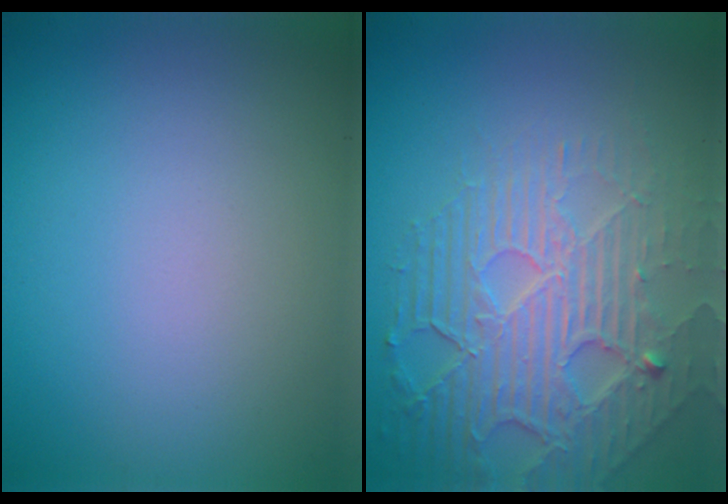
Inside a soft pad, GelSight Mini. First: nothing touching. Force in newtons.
{"total": 7.1, "press": 5.1, "slide": 4.9}